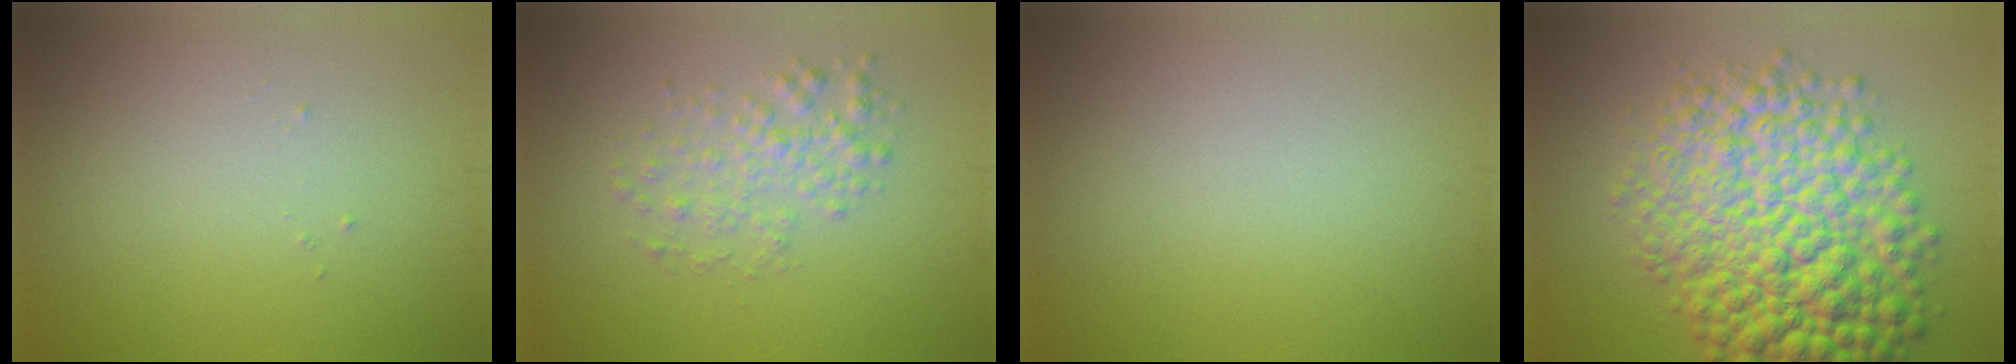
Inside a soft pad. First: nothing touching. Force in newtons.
{"total": 2.5, "press": 2.5, "slide": 0.0}
{"total": 0.0}
{"total": 12.5, "press": 12.5, "slide": 0.2}